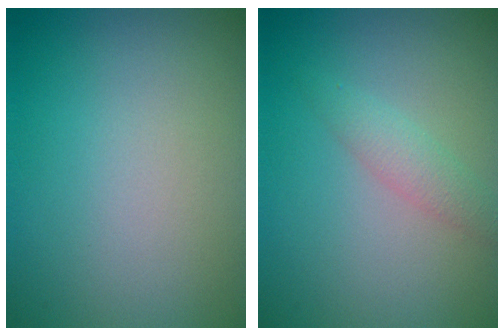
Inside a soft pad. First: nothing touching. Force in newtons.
{"total": 1.7, "press": 1.7, "slide": 0.1}